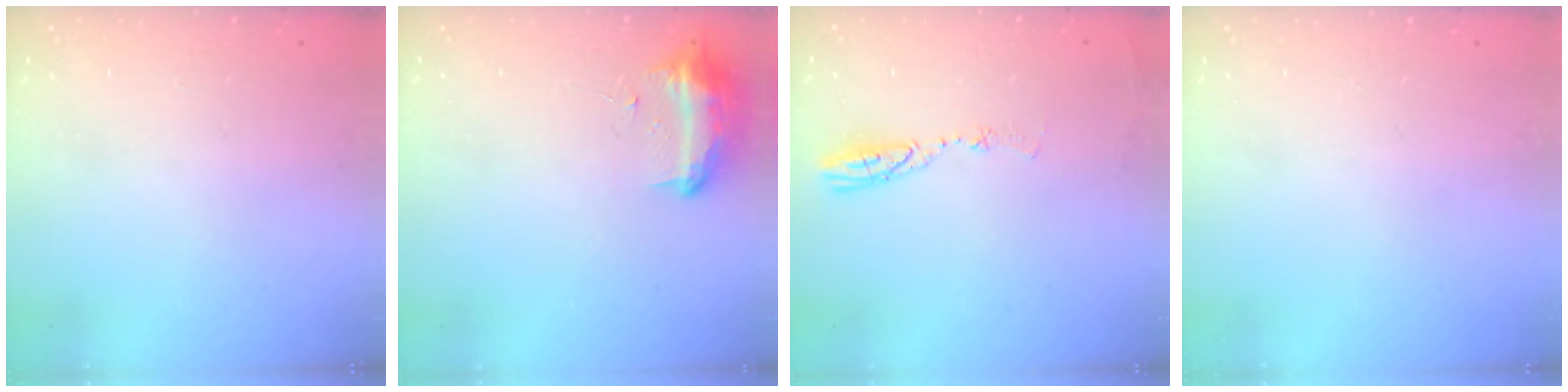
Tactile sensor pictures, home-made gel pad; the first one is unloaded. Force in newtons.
{"total": 10.7, "press": 10.6, "slide": 0.7}
{"total": 5.0, "press": 5.0, "slide": 0.6}
{"total": 0.0}